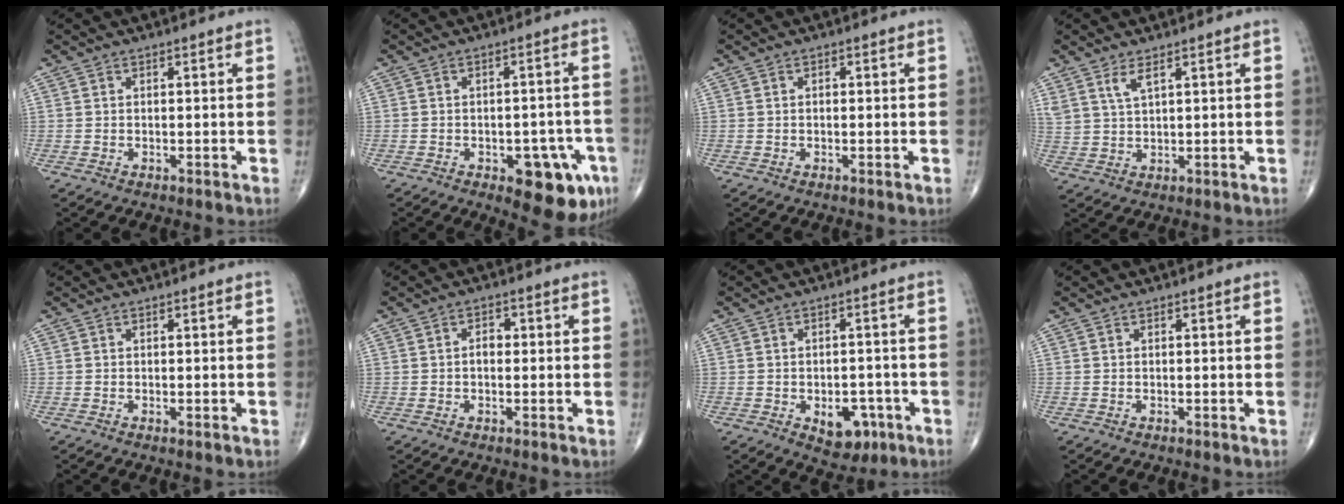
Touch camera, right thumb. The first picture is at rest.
{"total": 11.5, "force": [-5.0, 5.2, 9.0], "torque": [-0.077, 0.021, -0.054]}
{"total": 0.6, "force": [0.1, 0.4, 0.4], "torque": [-0.010, 0.002, 0.002]}
{"total": 3.6, "force": [2.3, 1.0, 2.5], "torque": [-0.055, -0.012, 0.052]}
{"total": 0.0}
{"total": 2.3, "force": [0.0, 1.5, 1.7], "torque": [-0.022, 0.008, -0.003]}
{"total": 7.0, "force": [-2.8, 4.5, 4.7], "torque": [-0.032, 0.016, -0.028]}
{"total": 0.0}